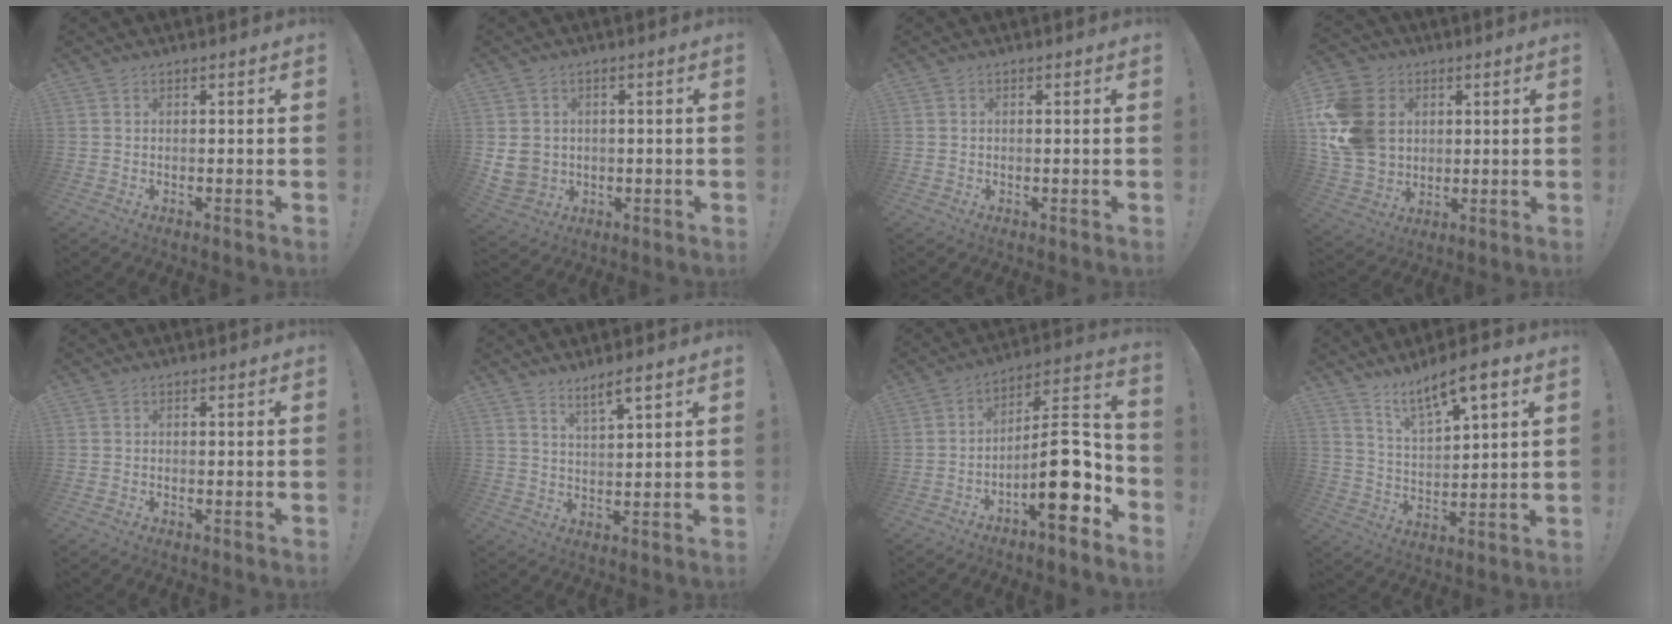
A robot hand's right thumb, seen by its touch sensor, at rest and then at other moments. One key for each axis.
{"total": 6.7, "fx": 0.8, "fy": 6.2, "fz": 2.6, "tx": -0.049, "ty": 0.002, "tz": 0.021}
{"total": 0.6, "fx": -0.3, "fy": 0.5, "fz": 0.2, "tx": -0.007, "ty": 0.005, "tz": -0.004}
{"total": 18.2, "fx": 3.2, "fy": 14.8, "fz": 10.2, "tx": -0.194, "ty": -0.007, "tz": 0.066}
{"total": 0.6, "fx": -0.5, "fy": 0.4, "fz": 0.2, "tx": -0.007, "ty": 0.004, "tz": -0.008}
{"total": 5.4, "fx": 4.4, "fy": 0.5, "fz": 3.0, "tx": -0.044, "ty": -0.028, "tz": 0.074}
{"total": 16.8, "fx": -6.2, "fy": 5.6, "fz": 14.5, "tx": -0.214, "ty": 0.035, "tz": -0.099}
{"total": 10.3, "fx": 7.7, "fy": 2.4, "fz": 6.4, "tx": -0.105, "ty": -0.051, "tz": 0.131}